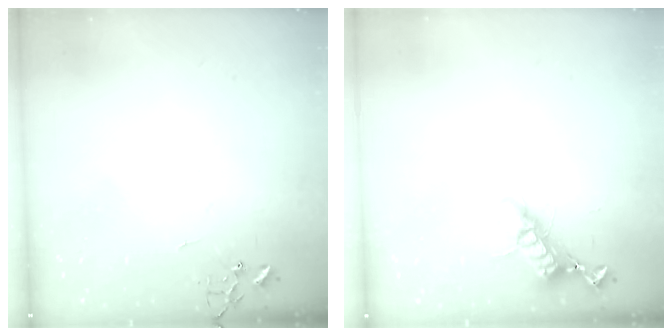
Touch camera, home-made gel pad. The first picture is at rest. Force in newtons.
{"total": 11.9, "press": 11.9, "slide": 0.8}